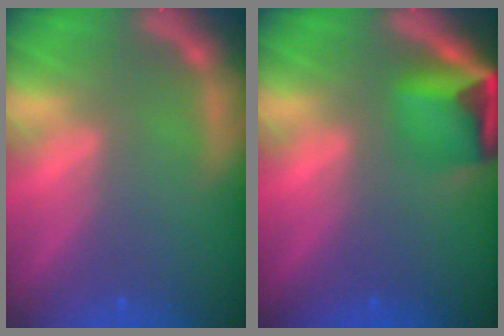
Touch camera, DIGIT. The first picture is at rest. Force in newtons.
{"total": 6.0}